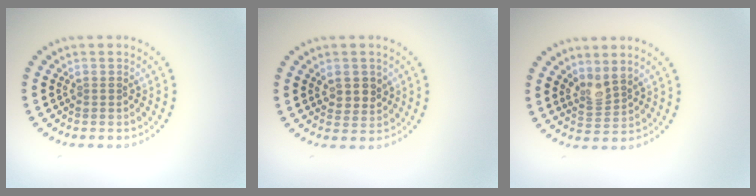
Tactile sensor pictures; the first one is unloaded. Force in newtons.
{"total": 2.4, "press": 2.2, "slide": 0.9}
{"total": 2.2, "press": 1.6, "slide": 1.4}